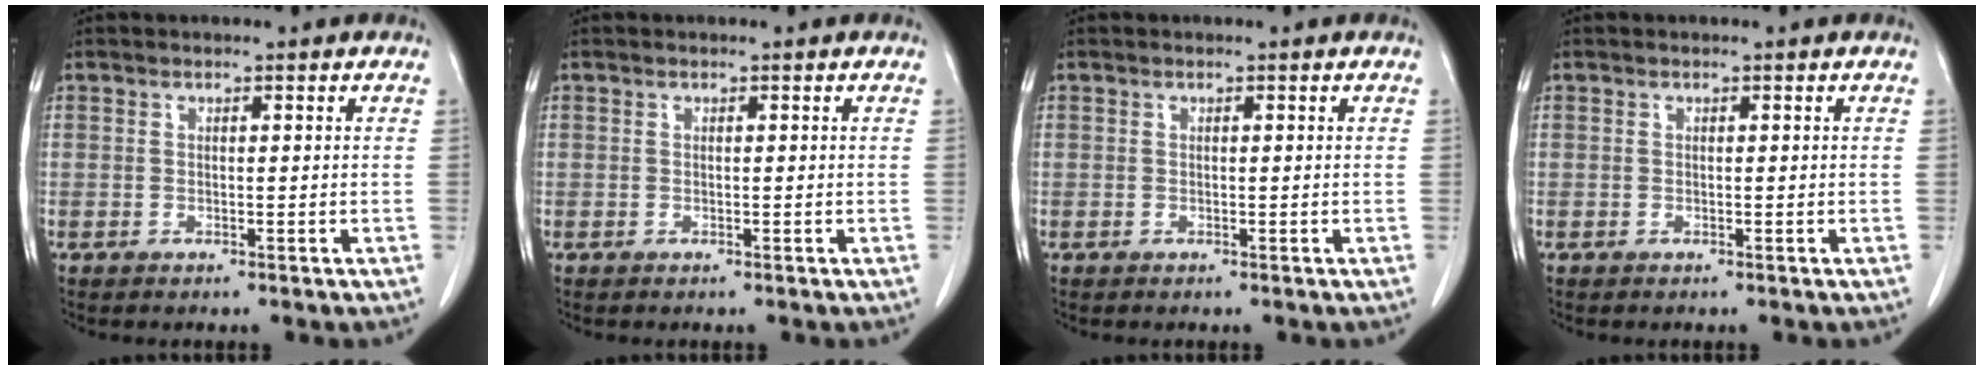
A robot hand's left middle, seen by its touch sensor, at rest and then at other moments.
{"total": 0.0}
{"total": 0.0}
{"total": 0.0}